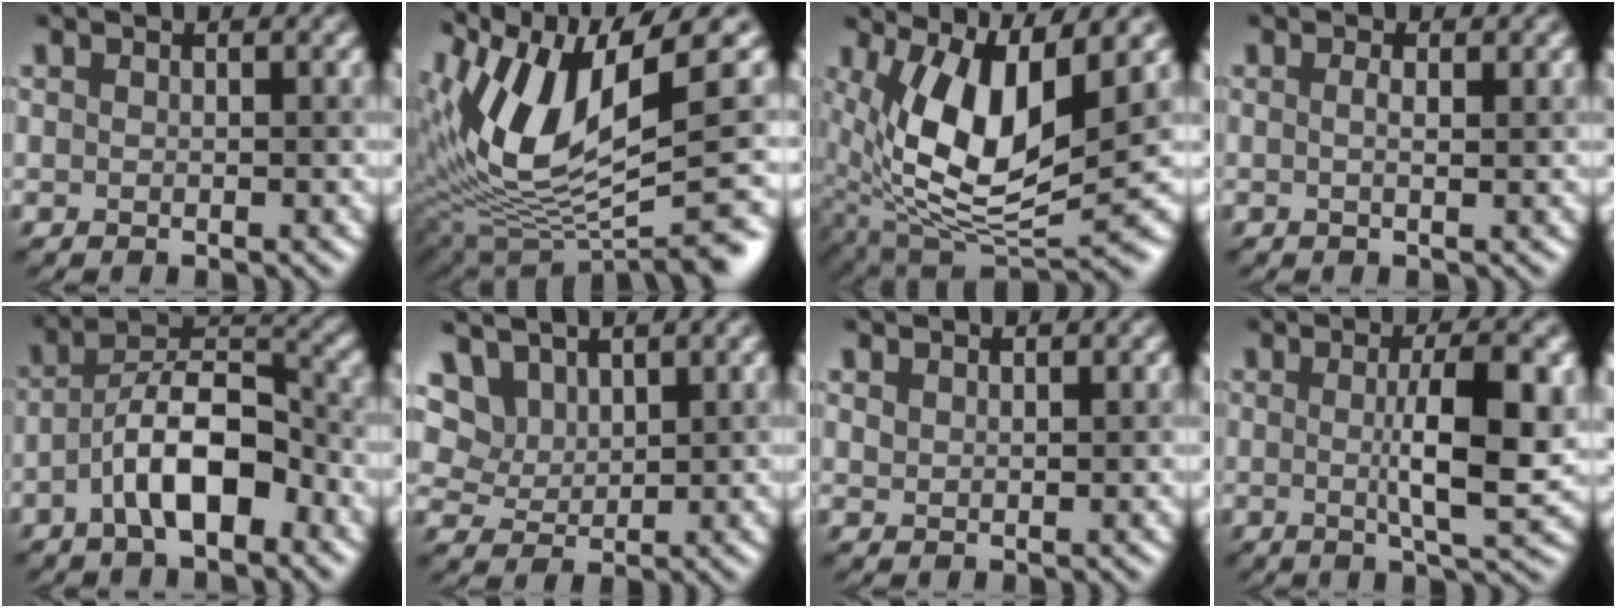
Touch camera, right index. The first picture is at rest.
{"total": 10.0, "force": [2.7, 3.6, 8.9], "torque": [-0.180, -0.009, 0.058]}
{"total": 11.5, "force": [3.0, 4.0, 10.3], "torque": [-0.203, -0.013, 0.060]}
{"total": 0.8, "force": [0.1, 0.0, 0.7], "torque": [-0.017, 0.002, 0.001]}
{"total": 7.0, "force": [-2.7, 3.0, 5.7], "torque": [-0.096, 0.016, -0.052]}
{"total": 5.3, "force": [3.7, 3.0, 2.3], "torque": [-0.067, 0.004, 0.078]}
{"total": 0.7, "force": [0.5, 0.3, 0.2], "torque": [-0.009, -0.001, 0.014]}
{"total": 6.7, "force": [0.2, 1.3, 6.6], "torque": [-0.107, 0.000, 0.006]}